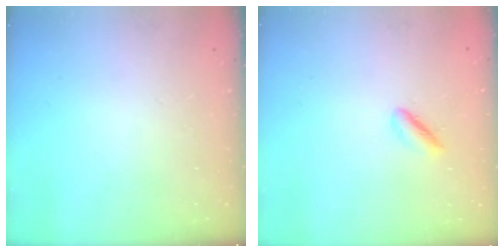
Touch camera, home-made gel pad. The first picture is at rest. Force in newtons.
{"total": 2.2, "press": 2.0, "slide": 1.0}